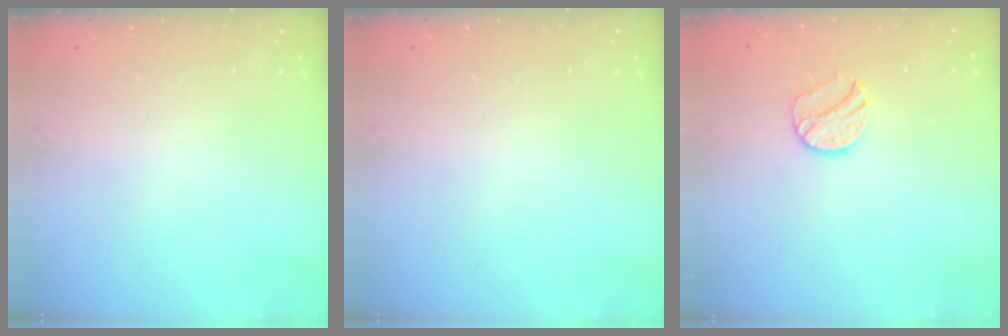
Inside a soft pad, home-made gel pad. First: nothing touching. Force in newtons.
{"total": 0.0}
{"total": 8.7, "press": 8.7, "slide": 0.2}